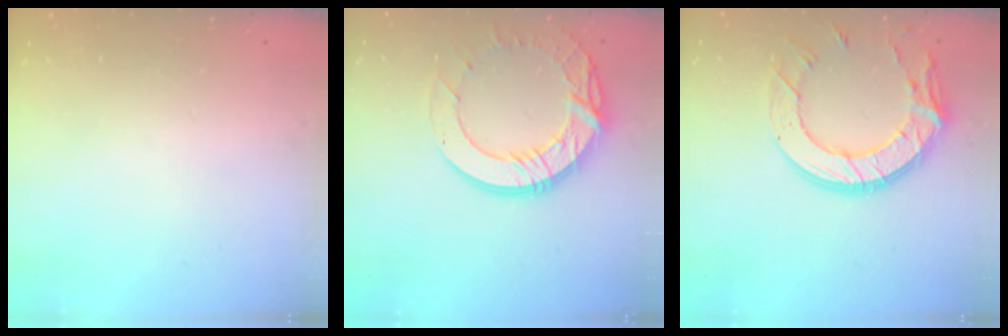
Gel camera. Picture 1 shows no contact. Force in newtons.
{"total": 15.4, "press": 15.4, "slide": 0.9}
{"total": 17.3, "press": 17.2, "slide": 1.3}